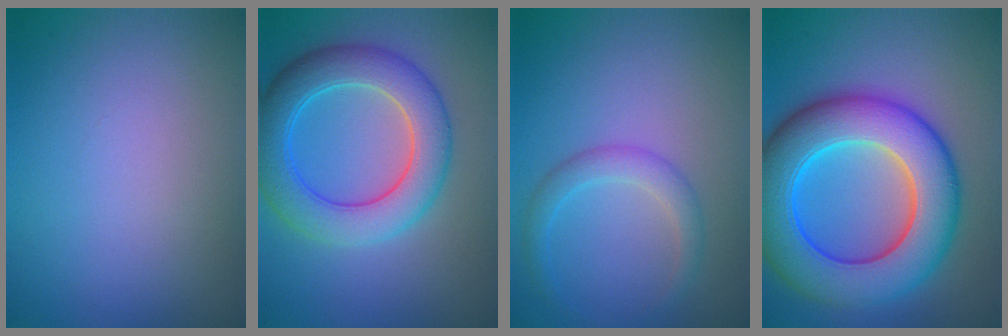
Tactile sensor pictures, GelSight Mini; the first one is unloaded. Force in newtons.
{"total": 7.0, "press": 7.0, "slide": 0.2}
{"total": 2.2, "press": 2.2, "slide": 0.0}
{"total": 12.0, "press": 12.0, "slide": 0.2}